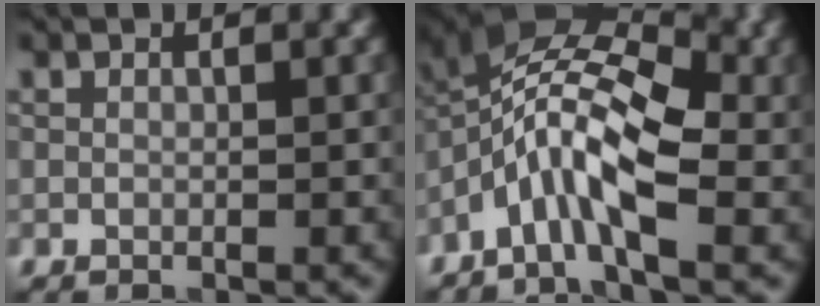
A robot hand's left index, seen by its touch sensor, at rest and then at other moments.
{"total": 8.2, "force": [-2.5, 3.1, 7.1], "torque": [-0.133, 0.018, -0.065]}